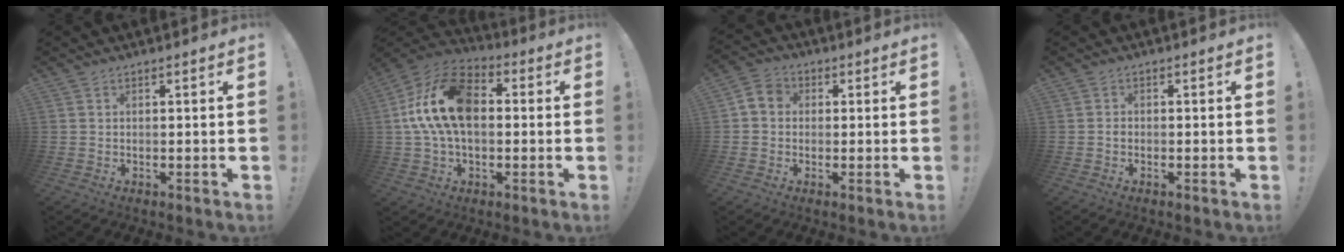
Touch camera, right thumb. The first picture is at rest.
{"total": 18.6, "force": [1.8, 11.8, 14.3], "torque": [-0.263, 0.014, 0.035]}
{"total": 5.1, "force": [-0.1, 4.5, 2.5], "torque": [-0.051, 0.015, 0.001]}
{"total": 1.1, "force": [-0.6, 0.7, 0.5], "torque": [-0.015, 0.007, -0.010]}